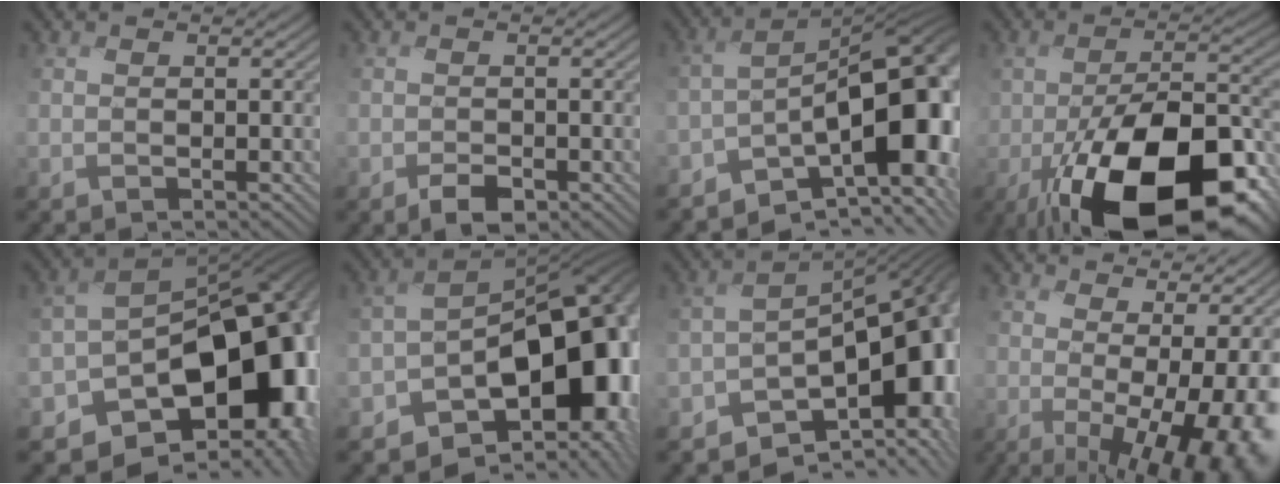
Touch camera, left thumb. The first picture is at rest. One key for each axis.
{"total": 2.4, "fx": -1.7, "fy": 1.0, "fz": 1.3, "tx": -0.017, "ty": -0.002, "tz": -0.033}
{"total": 14.4, "fx": -5.6, "fy": 6.3, "fz": 11.7, "tx": -0.147, "ty": -0.012, "tz": -0.088}
{"total": 18.3, "fx": -7.9, "fy": 8.3, "fz": 14.3, "tx": -0.225, "ty": -0.032, "tz": -0.113}
{"total": 18.1, "fx": -6.8, "fy": 11.4, "fz": 12.3, "tx": -0.166, "ty": -0.037, "tz": -0.080}
{"total": 16.5, "fx": -5.6, "fy": 9.7, "fz": 12.2, "tx": -0.155, "ty": -0.028, "tz": -0.076}
{"total": 12.6, "fx": -5.6, "fy": 6.3, "fz": 9.4, "tx": -0.122, "ty": -0.027, "tz": -0.089}
{"total": 11.1, "fx": 1.2, "fy": 3.1, "fz": 10.6, "tx": -0.135, "ty": 0.004, "tz": 0.039}